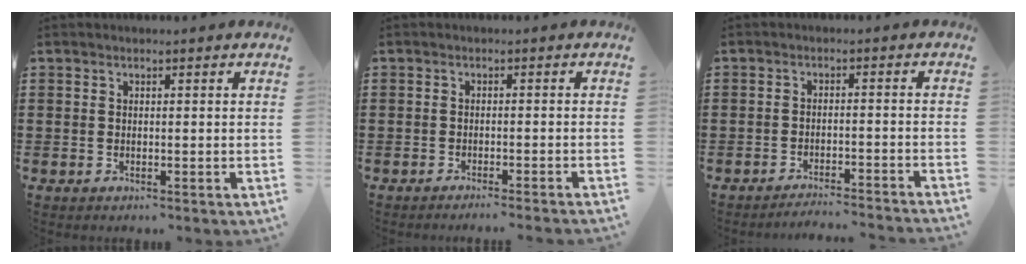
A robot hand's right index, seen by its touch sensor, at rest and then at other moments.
{"total": 1.4, "force": [-1.3, -0.4, 0.4], "torque": [-0.008, 0.001, -0.025]}
{"total": 2.7, "force": [-2.7, -0.3, 0.4], "torque": [-0.011, -0.001, -0.056]}